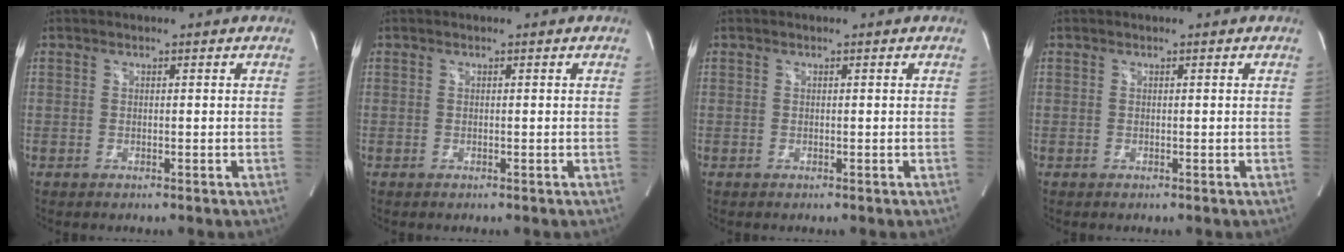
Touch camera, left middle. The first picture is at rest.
{"total": 0.0}
{"total": 0.0}
{"total": 0.0}